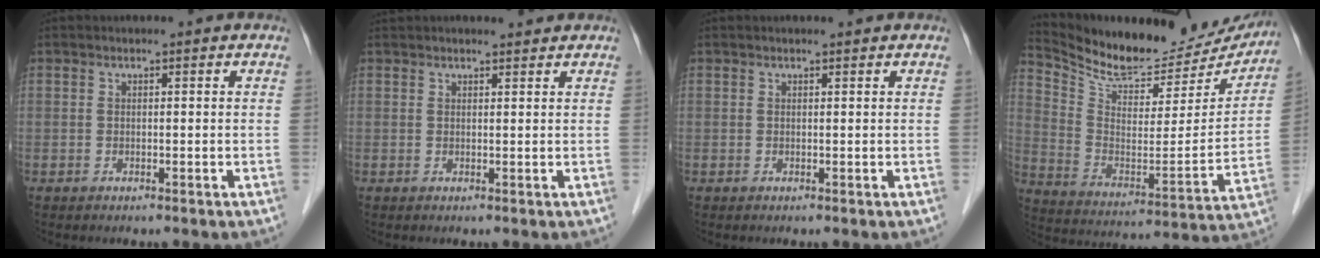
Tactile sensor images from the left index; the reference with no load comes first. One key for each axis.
{"total": 2.3, "fx": 2.2, "fy": 0.3, "fz": 0.5, "tx": -0.009, "ty": 0.015, "tz": 0.035}
{"total": 0.6, "fx": 0.6, "fy": 0.0, "fz": 0.2, "tx": -0.008, "ty": 0.003, "tz": 0.009}
{"total": 22.4, "fx": 20.7, "fy": 6.6, "fz": 5.7, "tx": -0.099, "ty": -0.034, "tz": 0.306}